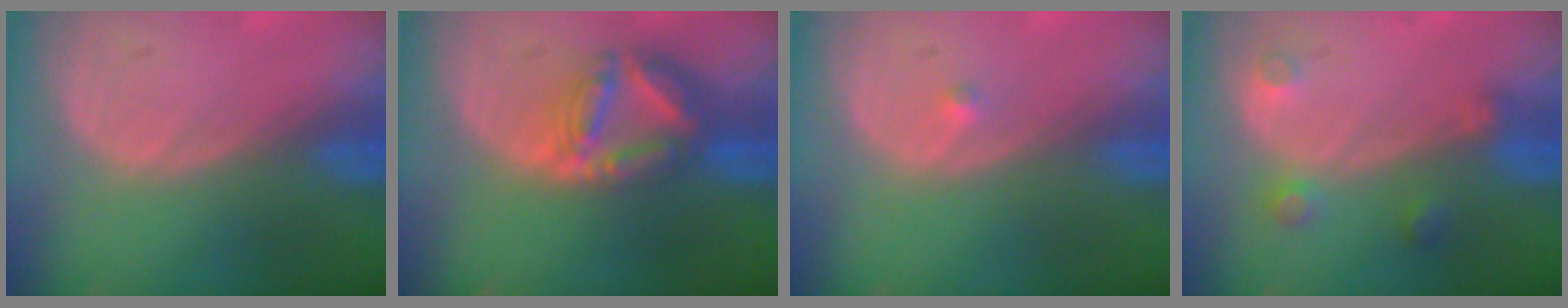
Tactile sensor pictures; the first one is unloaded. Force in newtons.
{"total": 8.0, "press": 7.0, "slide": 4.0}
{"total": 0.7, "press": 0.5, "slide": 0.4}
{"total": 3.4, "press": 3.1, "slide": 1.3}